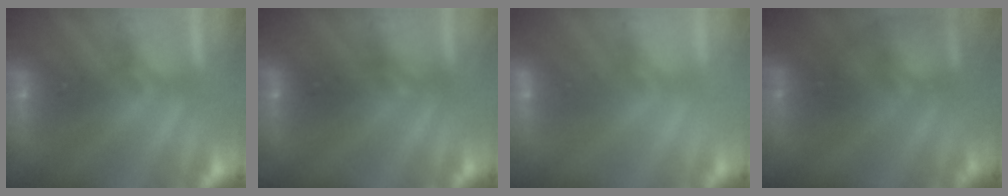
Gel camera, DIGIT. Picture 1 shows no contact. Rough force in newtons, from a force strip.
{"total": 2.2}
{"total": 4.7}
{"total": 2.2}